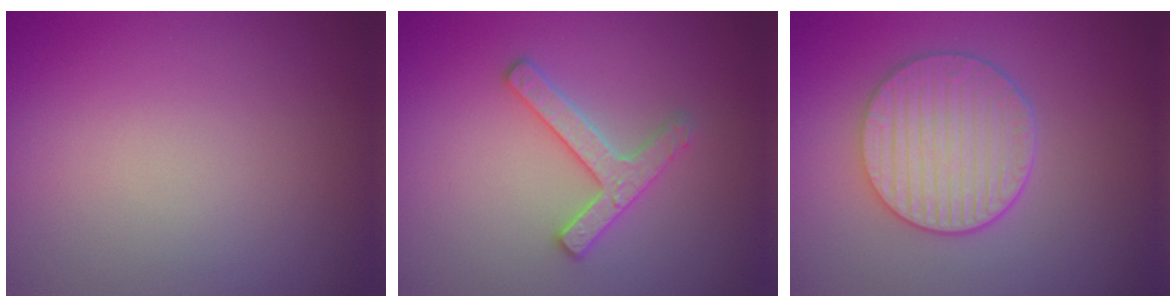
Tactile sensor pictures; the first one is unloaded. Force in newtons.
{"total": 2.7, "press": 2.6, "slide": 0.5}
{"total": 5.9, "press": 4.7, "slide": 3.6}